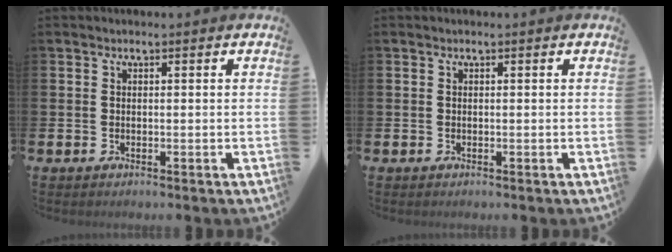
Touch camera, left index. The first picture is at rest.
{"total": 0.0}